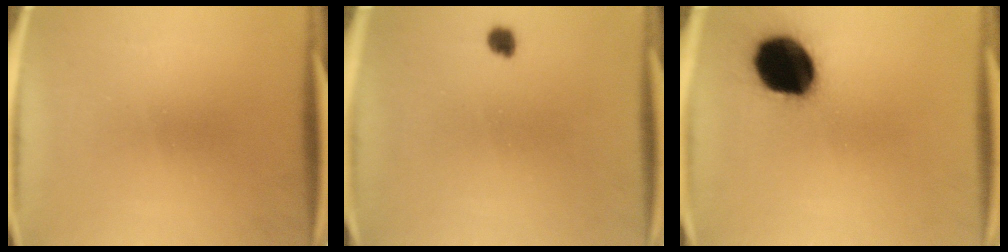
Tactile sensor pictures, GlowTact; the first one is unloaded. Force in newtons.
{"total": 1.8}
{"total": 19.0}